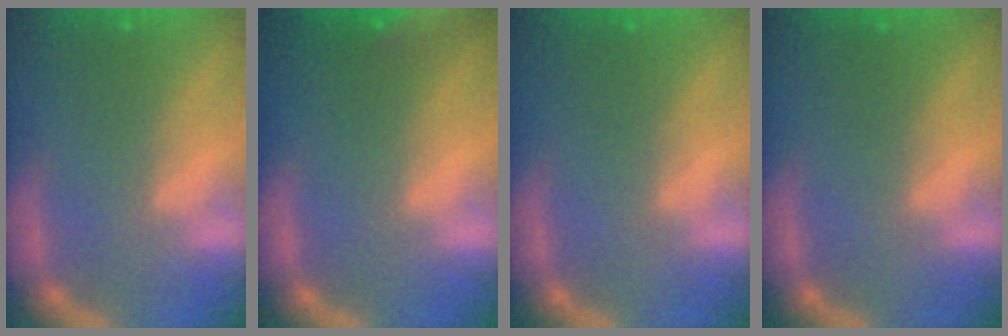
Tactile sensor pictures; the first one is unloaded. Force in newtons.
{"total": 8.9}
{"total": 0.0}
{"total": 0.0}